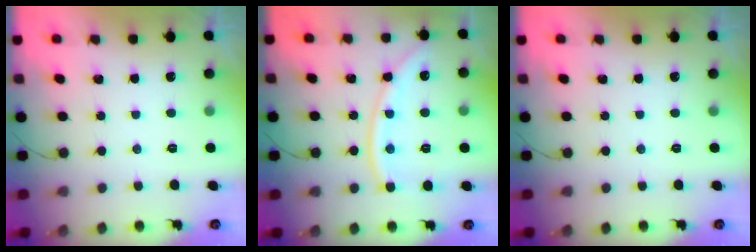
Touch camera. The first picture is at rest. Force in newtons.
{"total": 12.8, "press": 12.7, "slide": 1.5}
{"total": 0.0}